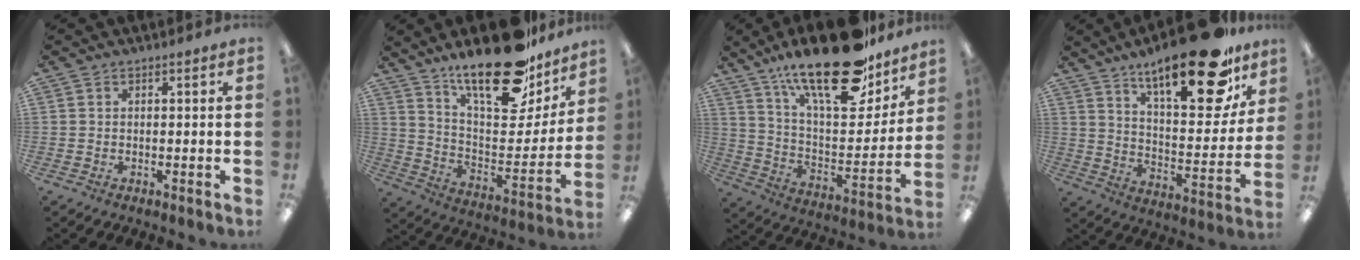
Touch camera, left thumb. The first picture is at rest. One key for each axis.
{"total": 24.9, "fx": 19.0, "fy": 9.0, "fz": 13.4, "tx": -0.192, "ty": -0.131, "tz": 0.323}
{"total": 26.6, "fx": 18.6, "fy": 9.9, "fz": 16.2, "tx": -0.252, "ty": -0.111, "tz": 0.314}
{"total": 24.1, "fx": 16.7, "fy": 7.7, "fz": 15.5, "tx": -0.220, "ty": -0.112, "tz": 0.269}